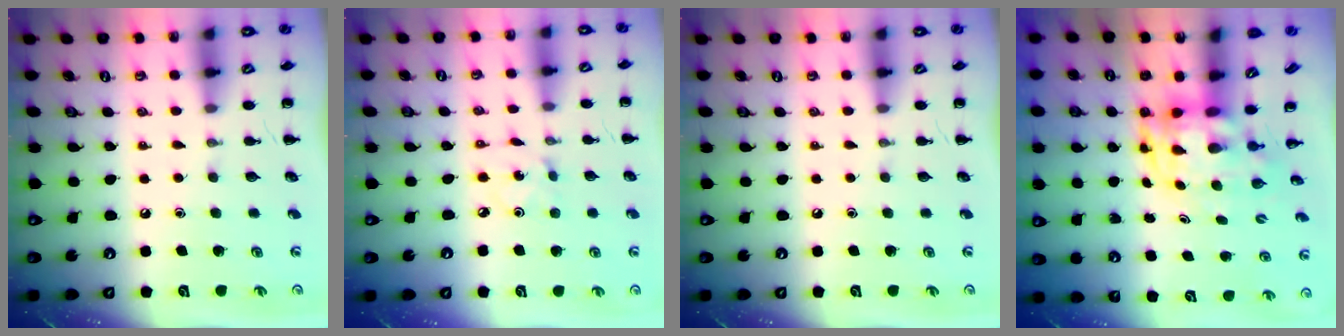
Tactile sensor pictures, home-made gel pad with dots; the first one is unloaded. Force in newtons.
{"total": 0.8, "press": 0.8, "slide": 0.2}
{"total": 0.0}
{"total": 3.3, "press": 3.2, "slide": 0.8}